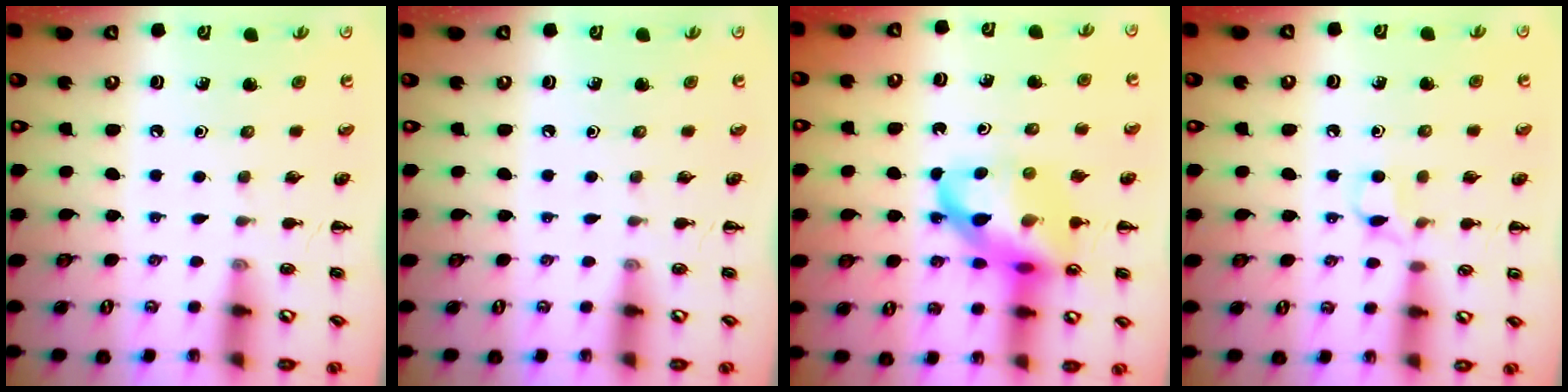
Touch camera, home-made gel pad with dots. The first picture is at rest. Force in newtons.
{"total": 0.0}
{"total": 15.9, "press": 15.4, "slide": 3.8}
{"total": 4.8, "press": 4.7, "slide": 1.0}